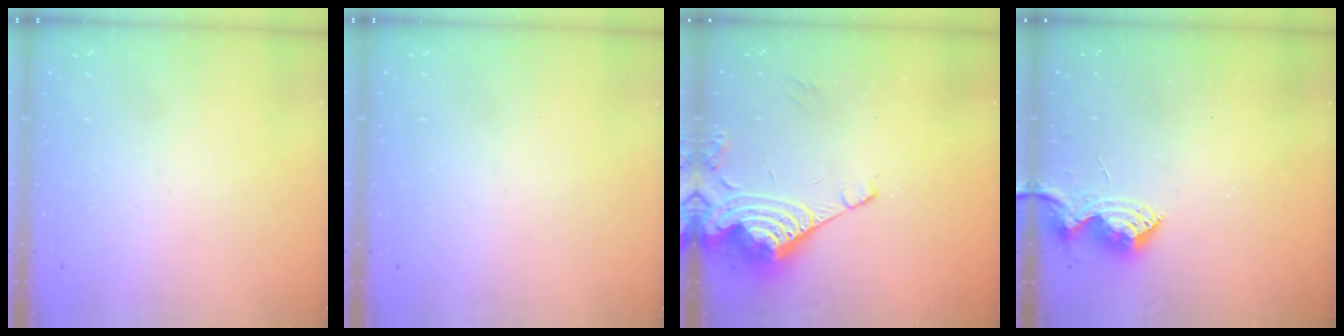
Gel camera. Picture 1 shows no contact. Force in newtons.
{"total": 0.0}
{"total": 13.5, "press": 13.5, "slide": 1.1}
{"total": 8.3, "press": 8.2, "slide": 0.8}